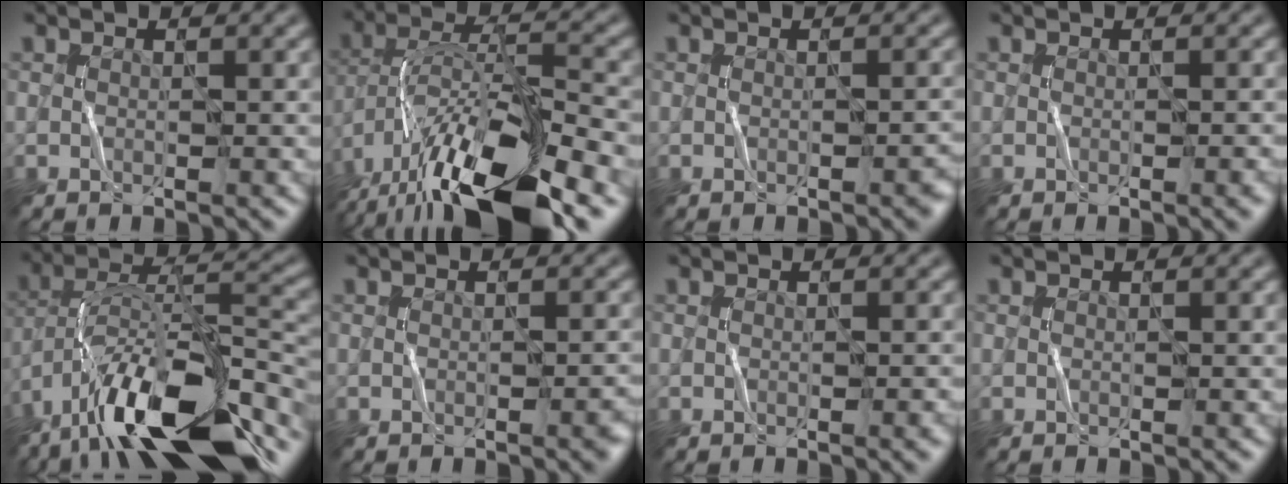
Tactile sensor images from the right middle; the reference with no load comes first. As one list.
[{"total": 15.0, "force": [-9.0, 5.4, 10.7], "torque": [-0.206, 0.006, -0.157]}, {"total": 1.7, "force": [-0.7, 0.5, 1.5], "torque": [-0.009, 0.009, -0.008]}, {"total": 2.1, "force": [-0.5, 0.9, 1.9], "torque": [-0.003, 0.007, -0.004]}, {"total": 15.7, "force": [-10.6, 5.1, 10.3], "torque": [-0.193, 0.023, -0.180]}, {"total": 2.3, "force": [-0.7, 0.7, 2.0], "torque": [-0.012, 0.008, -0.007]}, {"total": 1.8, "force": [-0.4, 0.7, 1.6], "torque": [-0.002, 0.007, -0.003]}, {"total": 0.0}]